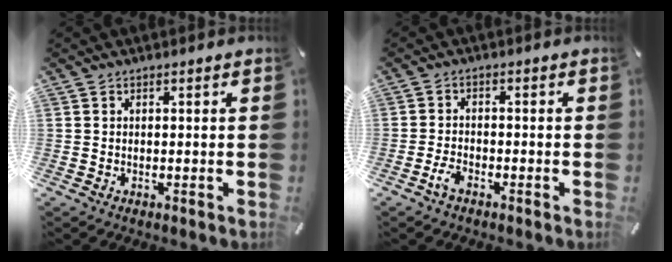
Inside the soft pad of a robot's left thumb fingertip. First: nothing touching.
{"total": 3.0, "force": [-2.1, 1.4, 1.7], "torque": [-0.043, 0.006, -0.044]}